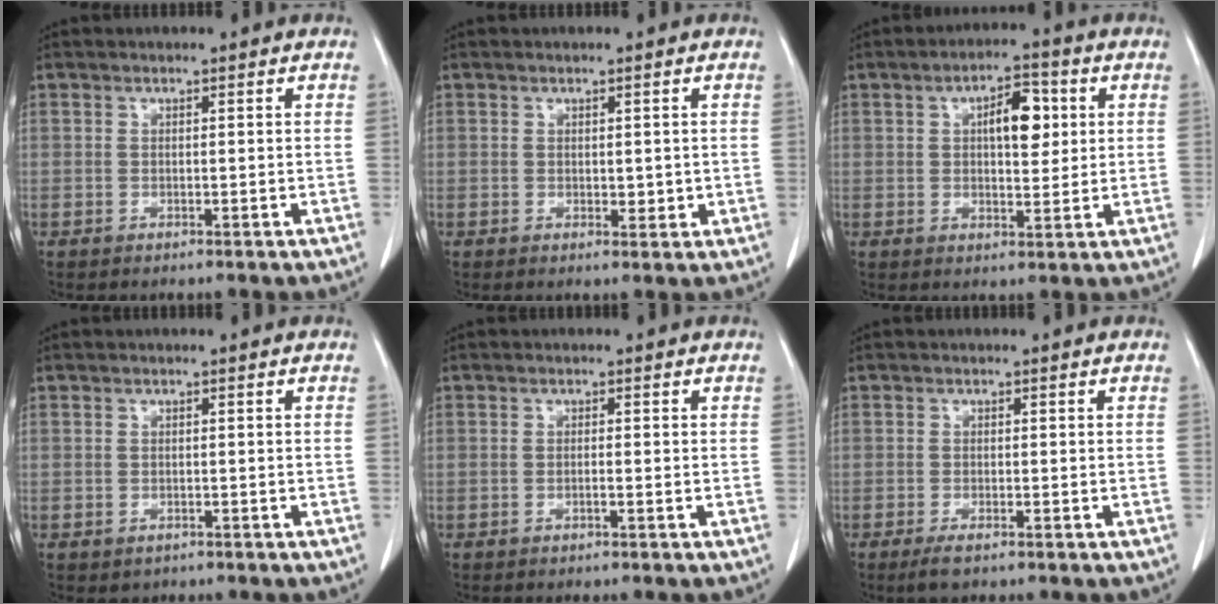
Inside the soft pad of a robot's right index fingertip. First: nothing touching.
{"total": 1.9, "force": [0.1, 1.2, 1.5], "torque": [-0.016, -0.003, 0.005]}
{"total": 6.9, "force": [1.8, 2.7, 6.1], "torque": [-0.093, 0.011, 0.029]}
{"total": 1.2, "force": [-0.7, 0.9, 0.3], "torque": [-0.012, -0.001, 0.000]}
{"total": 0.6, "force": [-0.3, 0.0, 0.5], "torque": [-0.010, 0.001, -0.005]}
{"total": 2.3, "force": [-1.6, 0.4, 1.7], "torque": [-0.038, -0.006, -0.024]}